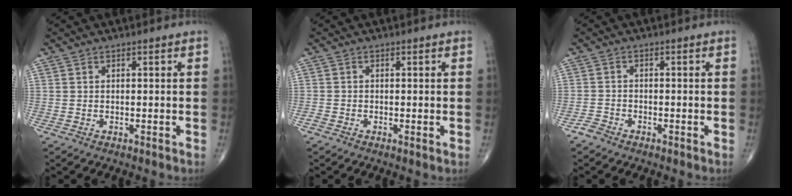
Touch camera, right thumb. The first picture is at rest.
{"total": 1.0, "force": [-0.4, 0.5, 0.8], "torque": [-0.016, -0.003, -0.014]}
{"total": 1.8, "force": [-1.5, 0.9, 0.3], "torque": [-0.007, 0.003, -0.033]}